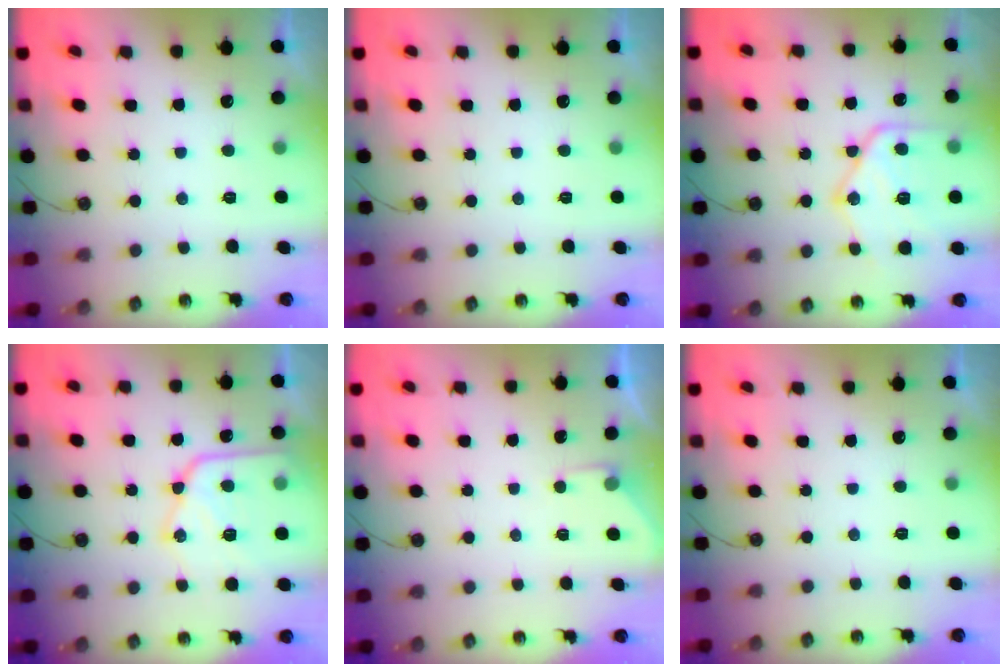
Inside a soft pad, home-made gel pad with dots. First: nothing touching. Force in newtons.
{"total": 0.0}
{"total": 18.8, "press": 18.7, "slide": 1.5}
{"total": 16.6, "press": 16.5, "slide": 1.6}
{"total": 1.9, "press": 1.9, "slide": 0.3}
{"total": 0.0}